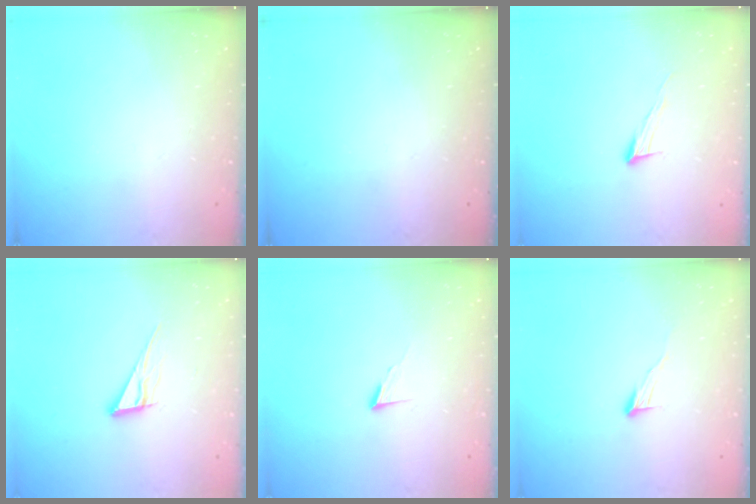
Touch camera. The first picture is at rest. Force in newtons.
{"total": 0.0}
{"total": 6.7, "press": 6.7, "slide": 0.4}
{"total": 8.2, "press": 8.1, "slide": 0.7}
{"total": 6.0, "press": 5.9, "slide": 0.6}
{"total": 6.5, "press": 6.5, "slide": 0.4}